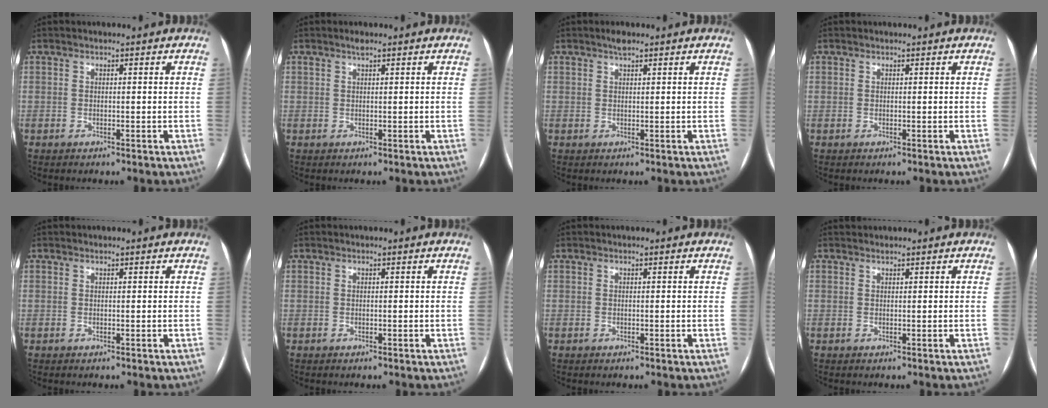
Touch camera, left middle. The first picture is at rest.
{"total": 0.9, "force": [0.7, 0.0, 0.6], "torque": [-0.012, 0.005, 0.014]}
{"total": 1.5, "force": [1.1, 0.3, 0.9], "torque": [-0.018, 0.006, 0.021]}
{"total": 0.0}
{"total": 0.0}
{"total": 0.0}
{"total": 0.0}
{"total": 0.7, "force": [0.7, 0.1, 0.0], "torque": [-0.006, 0.013, 0.016]}